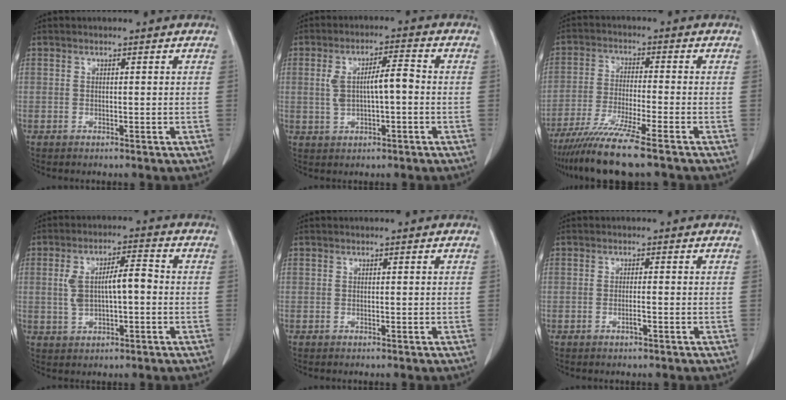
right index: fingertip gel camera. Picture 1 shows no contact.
{"total": 6.7, "force": [0.1, 1.9, 6.4], "torque": [-0.125, 0.018, 0.006]}
{"total": 11.3, "force": [-8.5, -0.5, 7.4], "torque": [-0.129, -0.034, -0.145]}
{"total": 7.7, "force": [0.2, 2.6, 7.3], "torque": [-0.144, 0.020, 0.007]}
{"total": 0.0}
{"total": 1.5, "force": [-0.6, 0.1, 1.4], "torque": [-0.028, -0.002, -0.010]}